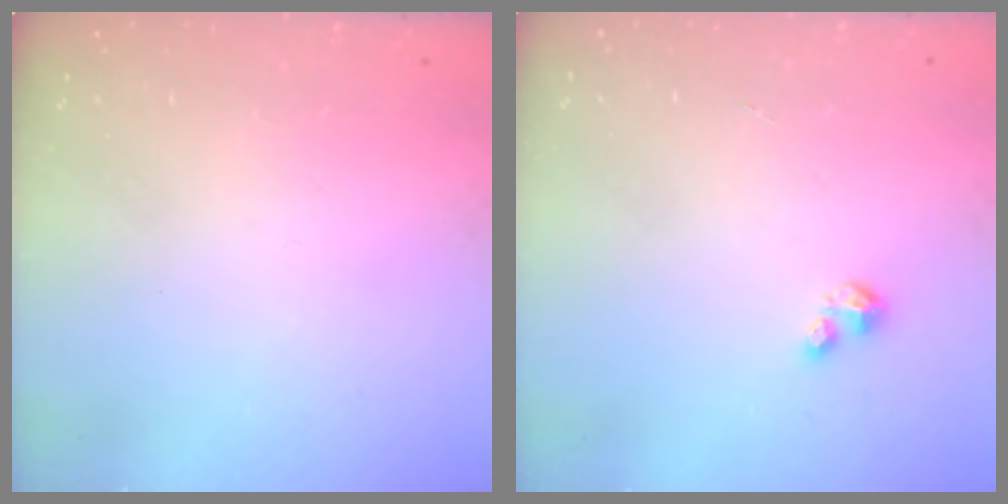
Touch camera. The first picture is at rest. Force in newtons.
{"total": 2.2, "press": 2.2, "slide": 0.4}